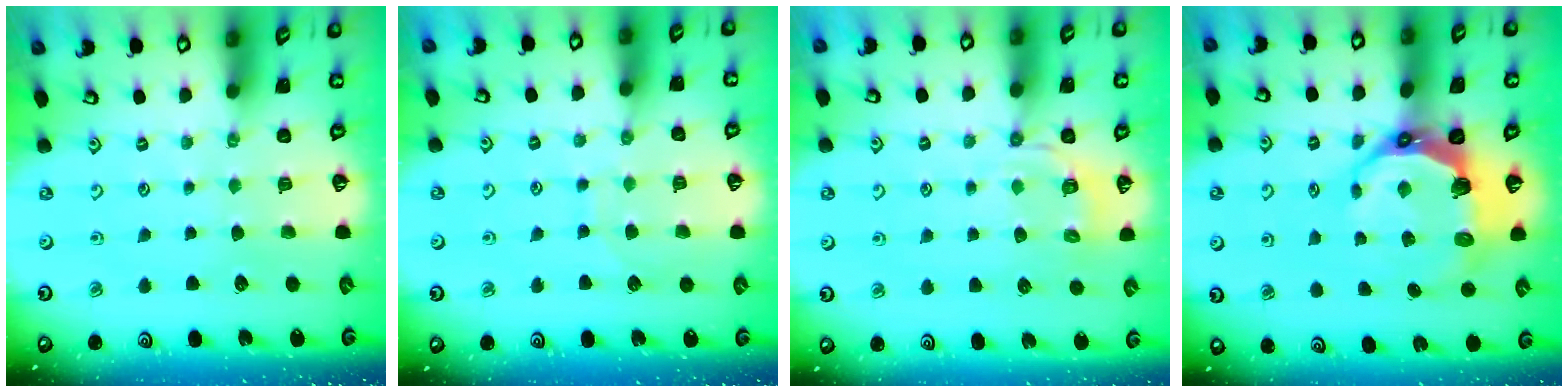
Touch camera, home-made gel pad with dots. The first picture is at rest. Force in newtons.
{"total": 6.7, "press": 6.7, "slide": 0.6}
{"total": 6.3, "press": 6.0, "slide": 1.9}
{"total": 10.5, "press": 8.8, "slide": 5.8}